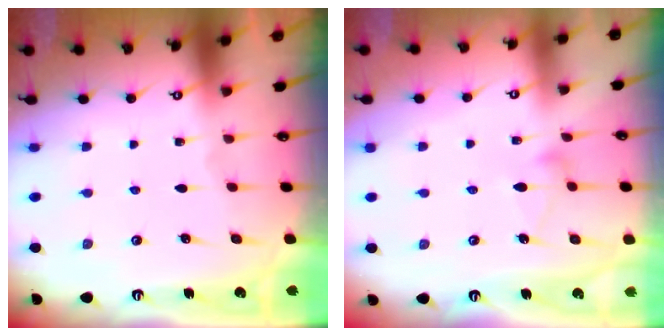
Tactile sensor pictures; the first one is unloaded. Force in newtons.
{"total": 6.2, "press": 6.2, "slide": 0.3}